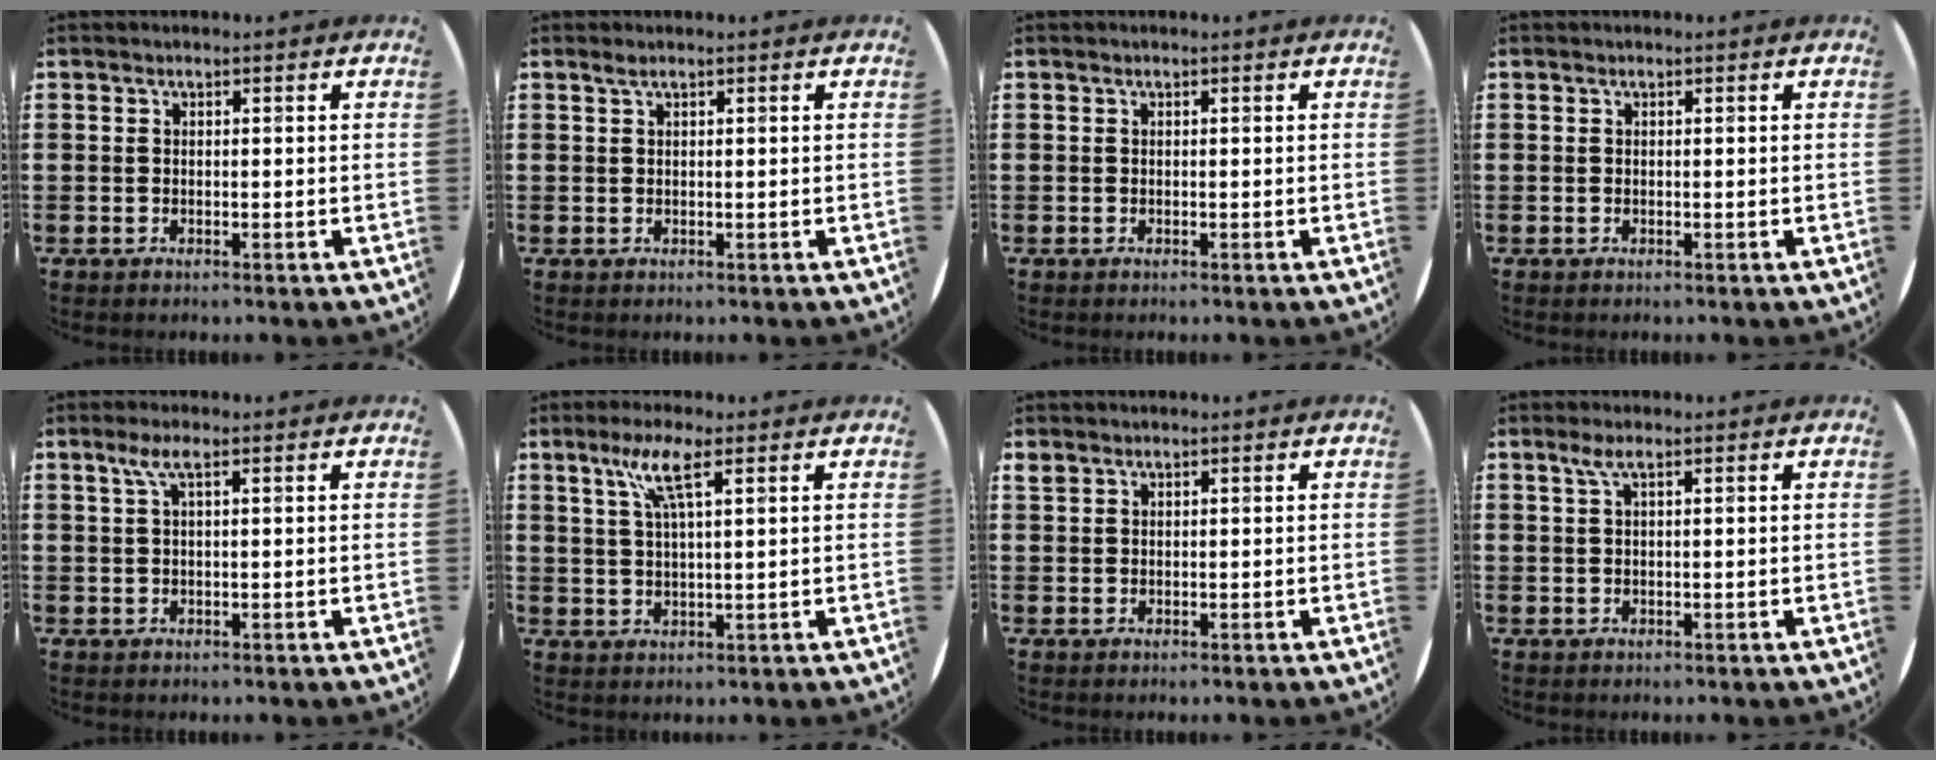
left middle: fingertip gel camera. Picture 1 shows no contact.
{"total": 0.6, "force": [0.4, 0.0, 0.5], "torque": [-0.008, 0.002, 0.007]}
{"total": 0.0}
{"total": 0.0}
{"total": 2.4, "force": [1.1, 0.5, 2.1], "torque": [-0.042, 0.007, 0.017]}
{"total": 5.4, "force": [3.1, 0.8, 4.4], "torque": [-0.094, 0.009, 0.051]}
{"total": 0.9, "force": [0.9, 0.4, 0.0], "torque": [-0.001, 0.002, 0.017]}
{"total": 1.7, "force": [0.8, 0.2, 1.4], "torque": [-0.030, 0.005, 0.012]}